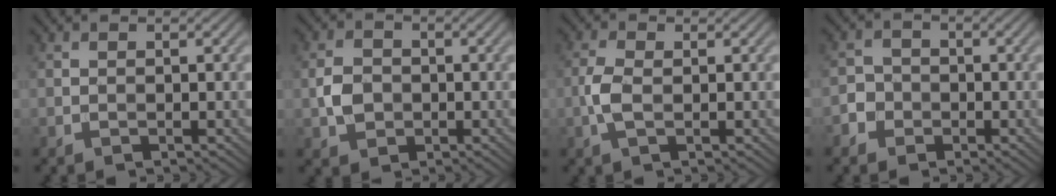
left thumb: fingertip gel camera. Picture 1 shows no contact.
{"total": 3.5, "force": [-0.6, 2.9, 1.8], "torque": [-0.044, -0.001, -0.017]}
{"total": 3.0, "force": [-0.4, 1.4, 2.7], "torque": [-0.069, 0.001, -0.013]}
{"total": 3.3, "force": [-1.4, 2.9, 0.6], "torque": [-0.004, 0.002, -0.039]}